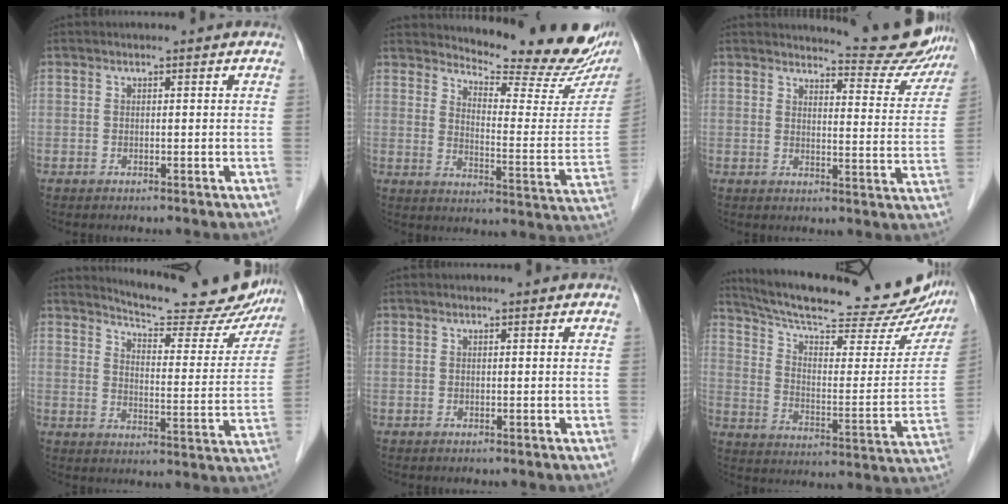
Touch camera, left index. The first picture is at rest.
{"total": 18.5, "force": [17.1, 2.6, 6.4], "torque": [-0.089, -0.086, 0.206]}
{"total": 11.2, "force": [10.9, 1.4, 2.1], "torque": [-0.016, -0.044, 0.117]}
{"total": 17.9, "force": [17.0, 2.8, 4.9], "torque": [-0.061, -0.057, 0.203]}
{"total": 0.0}
{"total": 29.2, "force": [26.0, 5.1, 12.2], "torque": [-0.195, -0.050, 0.342]}